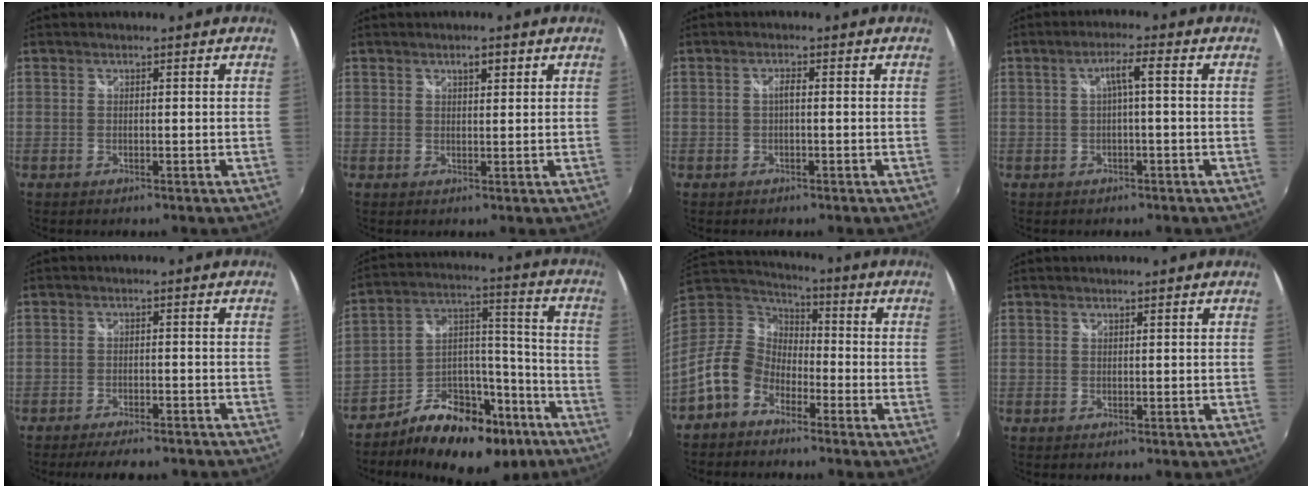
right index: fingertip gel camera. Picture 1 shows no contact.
{"total": 2.1, "force": [1.2, 0.9, 1.5], "torque": [-0.021, 0.005, 0.018]}
{"total": 1.2, "force": [-0.2, 0.2, 1.1], "torque": [-0.020, 0.004, -0.006]}
{"total": 3.2, "force": [0.0, 0.0, 3.2], "torque": [-0.060, 0.007, 0.002]}
{"total": 10.0, "force": [-8.6, 2.3, 4.7], "torque": [-0.101, -0.017, -0.122]}
{"total": 18.6, "force": [-11.5, 10.0, 10.6], "torque": [-0.187, 0.039, -0.176]}
{"total": 11.6, "force": [-6.5, 8.1, 5.2], "torque": [-0.118, 0.023, -0.134]}
{"total": 0.0}